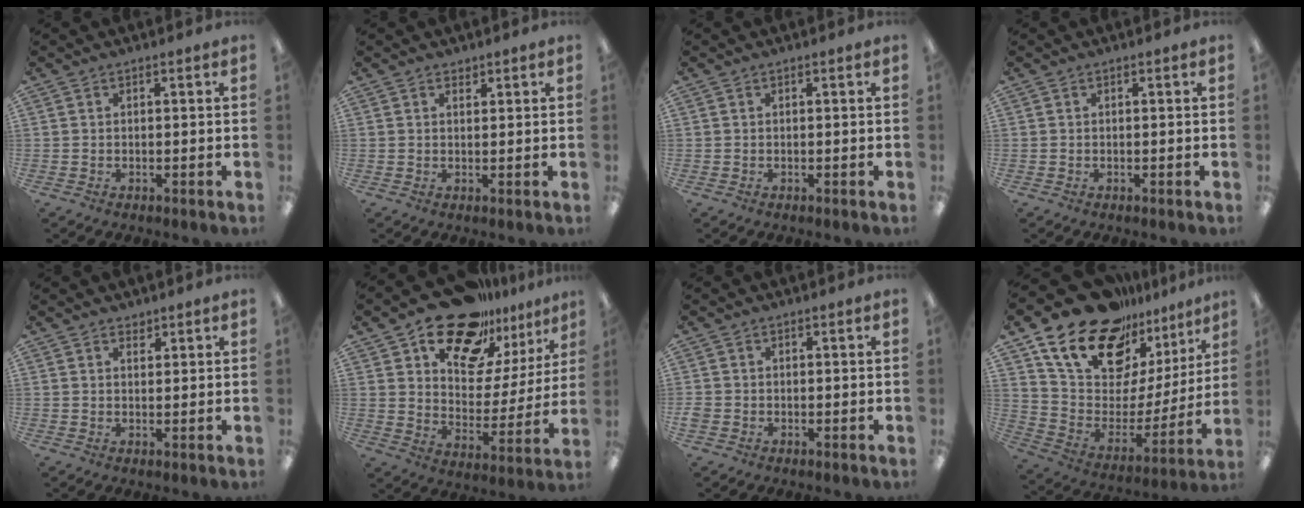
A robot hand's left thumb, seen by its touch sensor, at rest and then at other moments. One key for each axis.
{"total": 1.5, "fx": 1.2, "fy": 0.8, "fz": 0.2, "tx": 0.004, "ty": -0.003, "tz": 0.022}
{"total": 0.0}
{"total": 0.0}
{"total": 1.7, "fx": 1.4, "fy": 0.9, "fz": 0.2, "tx": 0.005, "ty": -0.004, "tz": 0.025}
{"total": 18.6, "fx": 14.9, "fy": 9.1, "fz": 6.6, "tx": -0.114, "ty": -0.110, "tz": 0.264}
{"total": 1.7, "fx": -0.4, "fy": 1.5, "fz": 0.7, "tx": -0.011, "ty": 0.002, "tz": -0.008}
{"total": 22.0, "fx": 16.1, "fy": 11.2, "fz": 9.9, "tx": -0.179, "ty": -0.113, "tz": 0.294}